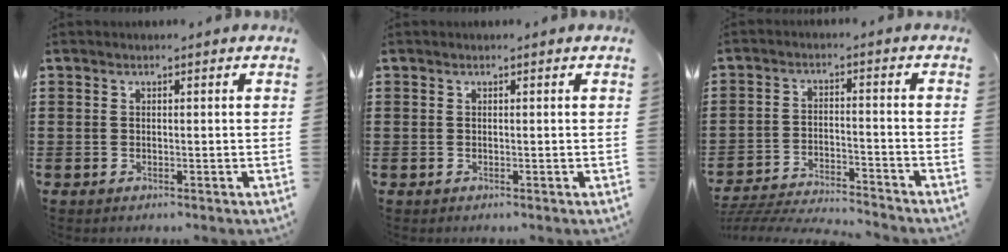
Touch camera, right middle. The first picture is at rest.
{"total": 0.0}
{"total": 5.0, "force": [-4.9, 0.1, 1.0], "torque": [-0.032, -0.005, -0.104]}